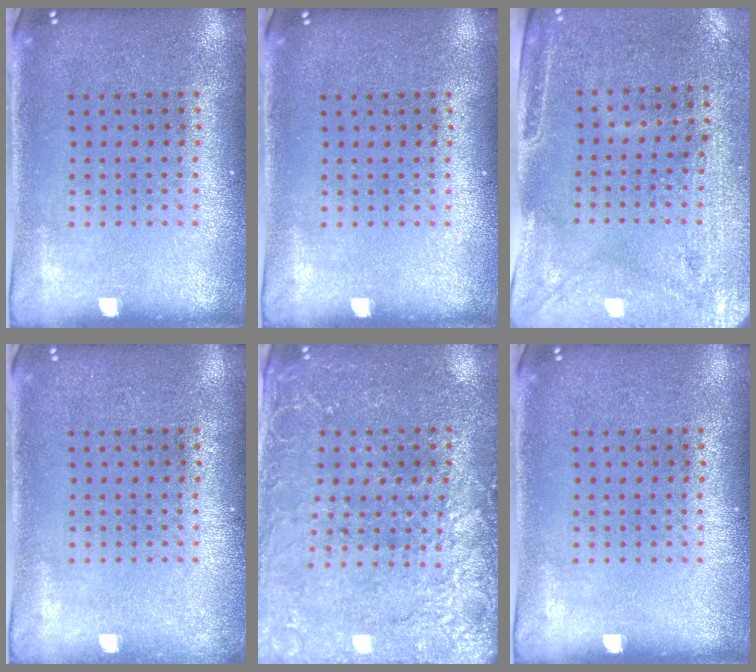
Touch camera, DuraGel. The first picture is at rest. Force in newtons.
{"total": 0.0}
{"total": 3.0, "press": 2.5, "slide": 1.5}
{"total": 0.6, "press": 0.6, "slide": 0.2}
{"total": 2.7, "press": 2.7, "slide": 0.5}
{"total": 0.0}